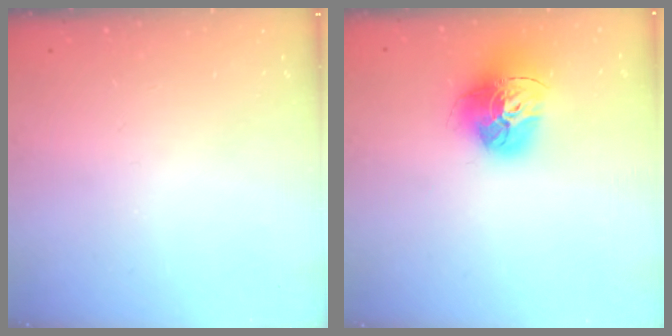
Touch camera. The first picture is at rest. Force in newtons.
{"total": 17.4, "press": 17.3, "slide": 1.7}